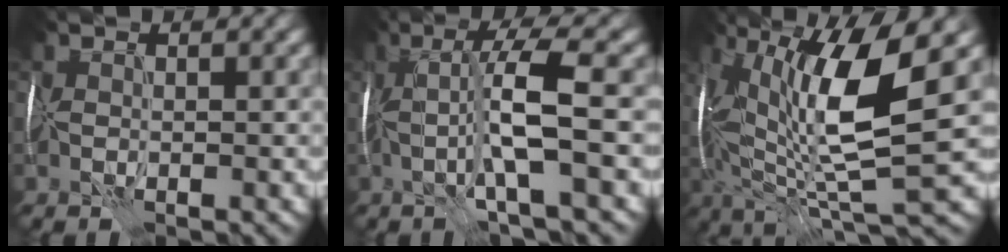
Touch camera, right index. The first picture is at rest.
{"total": 6.0, "force": [-0.3, 0.4, 6.0], "torque": [-0.116, 0.011, -0.008]}
{"total": 12.7, "force": [2.3, 3.2, 12.1], "torque": [-0.238, 0.000, 0.045]}